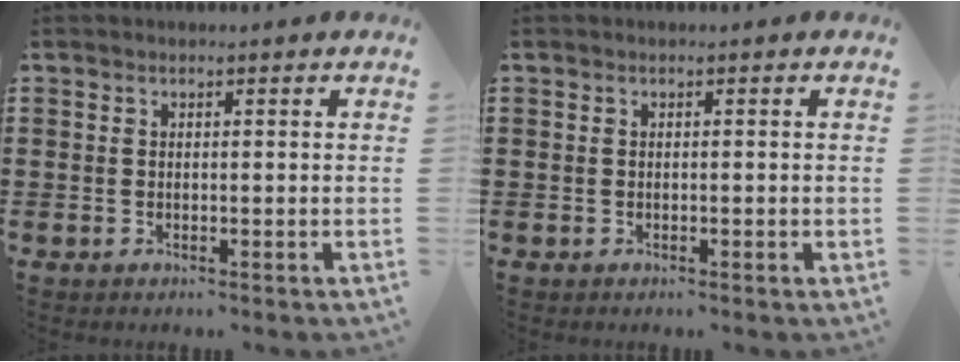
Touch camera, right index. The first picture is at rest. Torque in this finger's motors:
{"motor_torque": [-0.82, 0.64, 0.00, -0.01]}